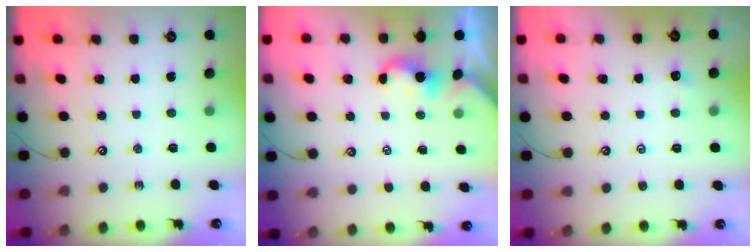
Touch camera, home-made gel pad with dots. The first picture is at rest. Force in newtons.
{"total": 4.1, "press": 4.1, "slide": 0.1}
{"total": 0.0}